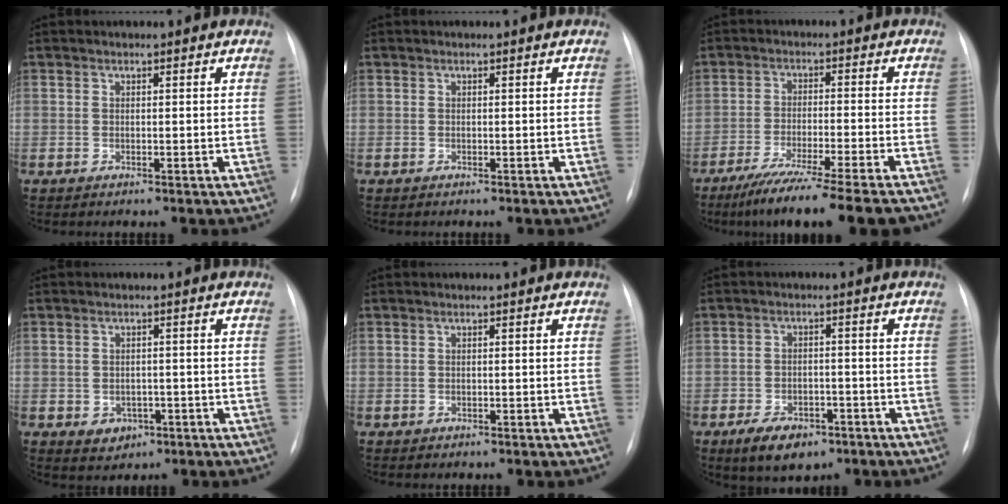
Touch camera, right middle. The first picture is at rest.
{"total": 0.0}
{"total": 14.1, "force": [-11.4, -0.9, 8.2], "torque": [-0.124, -0.048, -0.179]}
{"total": 3.3, "force": [-1.2, 2.7, 1.4], "torque": [-0.014, 0.003, -0.002]}
{"total": 0.0}
{"total": 7.2, "force": [-4.5, 3.9, 4.1], "torque": [-0.071, -0.003, -0.065]}